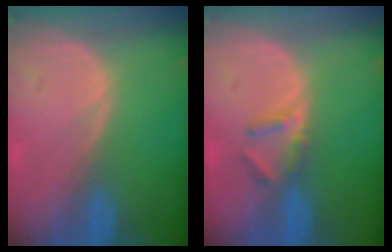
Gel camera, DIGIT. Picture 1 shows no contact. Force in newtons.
{"total": 2.9, "press": 2.6, "slide": 1.1}